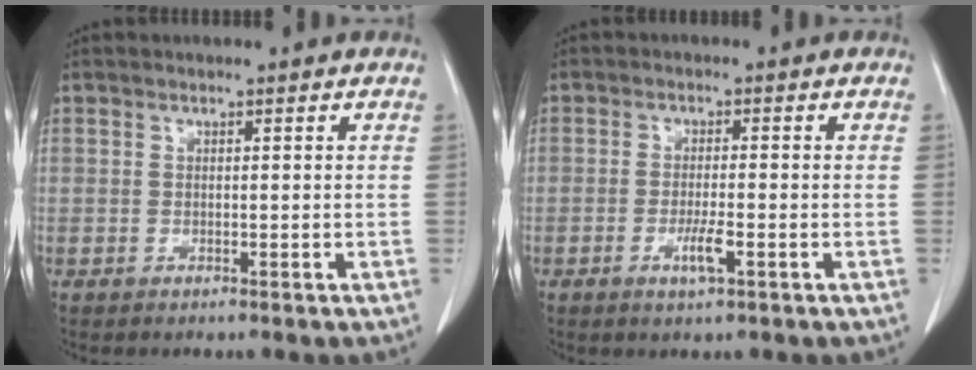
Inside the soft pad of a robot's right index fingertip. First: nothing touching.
{"total": 3.3, "force": [-1.3, 0.4, 3.1], "torque": [-0.058, -0.004, -0.022]}